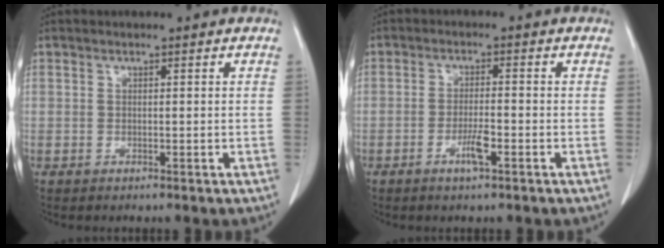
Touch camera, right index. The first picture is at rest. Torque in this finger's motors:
{"motor_torque": [-0.06, 0.11, 0.00, 0.04]}